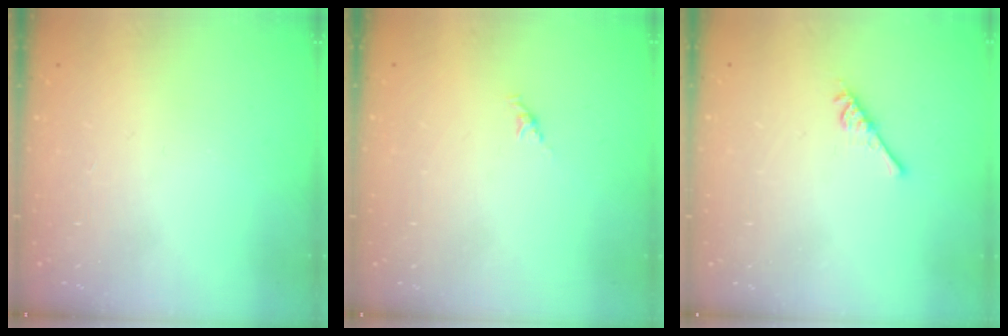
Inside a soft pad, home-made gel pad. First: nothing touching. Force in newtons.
{"total": 2.1, "press": 2.0, "slide": 0.7}
{"total": 5.0, "press": 4.9, "slide": 0.8}